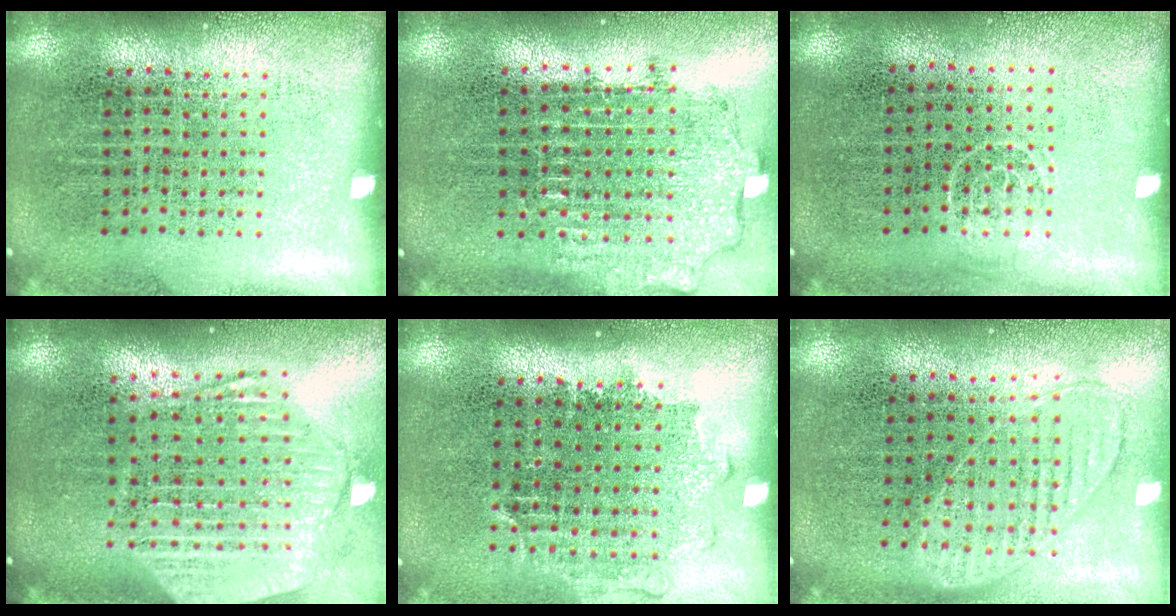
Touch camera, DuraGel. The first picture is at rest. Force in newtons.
{"total": 1.9, "press": 1.5, "slide": 1.2}
{"total": 0.7, "press": 0.4, "slide": 0.5}
{"total": 2.6, "press": 2.1, "slide": 1.5}
{"total": 1.1, "press": 1.0, "slide": 0.5}
{"total": 0.9, "press": 0.9, "slide": 0.2}